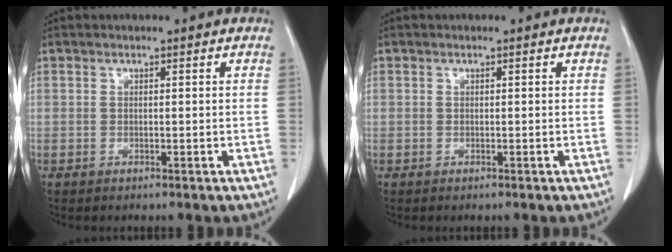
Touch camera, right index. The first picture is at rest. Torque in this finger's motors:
{"motor_torque": [-0.26, -0.03, -0.83, -0.16]}